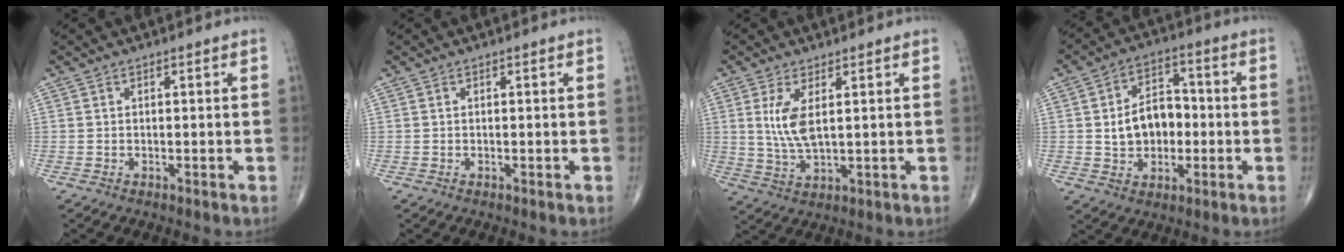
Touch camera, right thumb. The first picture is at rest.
{"total": 0.0}
{"total": 6.4, "force": [1.6, 2.4, 5.7], "torque": [-0.124, -0.014, 0.042]}
{"total": 10.4, "force": [-0.5, 7.5, 7.2], "torque": [-0.087, 0.023, -0.009]}